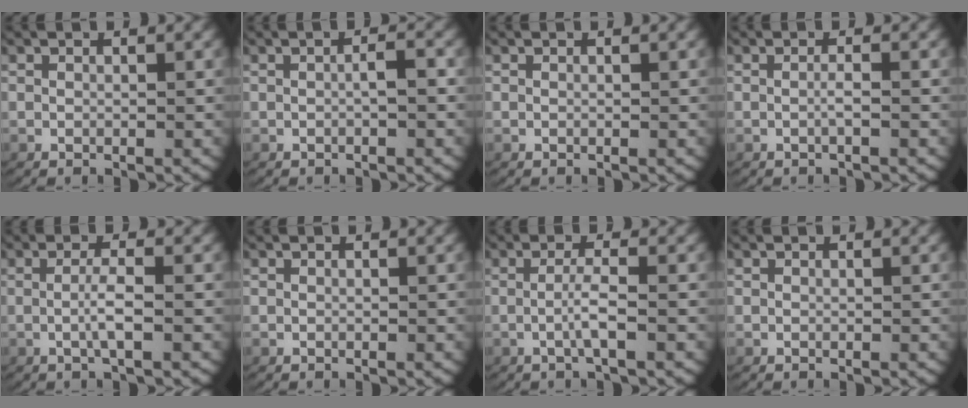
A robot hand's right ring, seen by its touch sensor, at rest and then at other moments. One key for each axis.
{"total": 1.2, "fx": -0.2, "fy": 0.2, "fz": 1.2, "tx": -0.018, "ty": 0.003, "tz": -0.002}
{"total": 0.0}
{"total": 1.0, "fx": -0.4, "fy": -0.1, "fz": 0.9, "tx": -0.019, "ty": -0.001, "tz": -0.007}
{"total": 2.1, "fx": -0.4, "fy": 0.1, "fz": 2.1, "tx": -0.044, "ty": -0.003, "tz": -0.008}
{"total": 0.0}
{"total": 2.1, "fx": -0.5, "fy": 0.0, "fz": 2.1, "tx": -0.044, "ty": -0.002, "tz": -0.011}
{"total": 0.0}